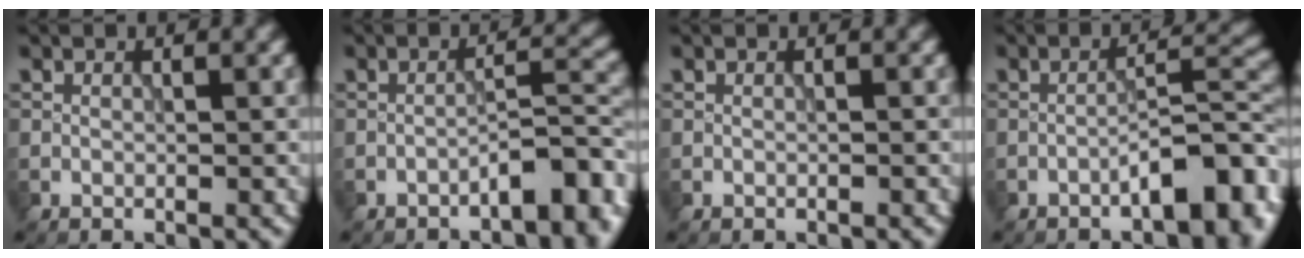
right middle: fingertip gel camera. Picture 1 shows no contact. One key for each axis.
{"total": 5.1, "fx": -3.0, "fy": 1.4, "fz": 3.9, "tx": -0.054, "ty": 0.015, "tz": -0.046}
{"total": 0.0}
{"total": 6.7, "fx": -3.3, "fy": 1.9, "fz": 5.5, "tx": -0.076, "ty": 0.016, "tz": -0.052}